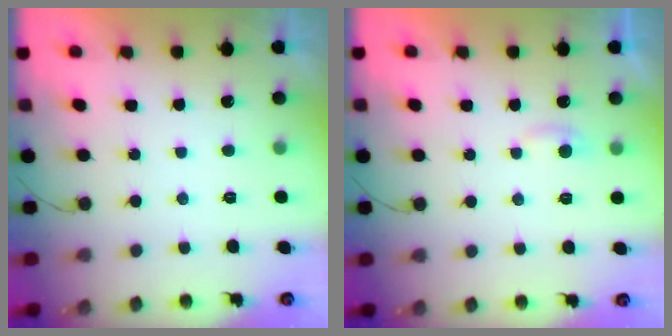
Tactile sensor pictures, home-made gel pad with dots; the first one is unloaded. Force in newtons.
{"total": 2.8, "press": 2.8, "slide": 0.4}